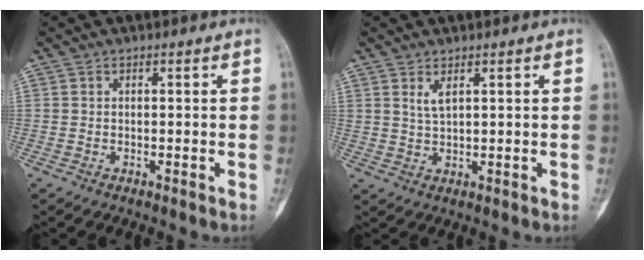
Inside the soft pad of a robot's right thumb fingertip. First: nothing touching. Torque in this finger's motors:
{"motor_torque": [0.08, 0.09, 0.25, 0.37, 0.01]}